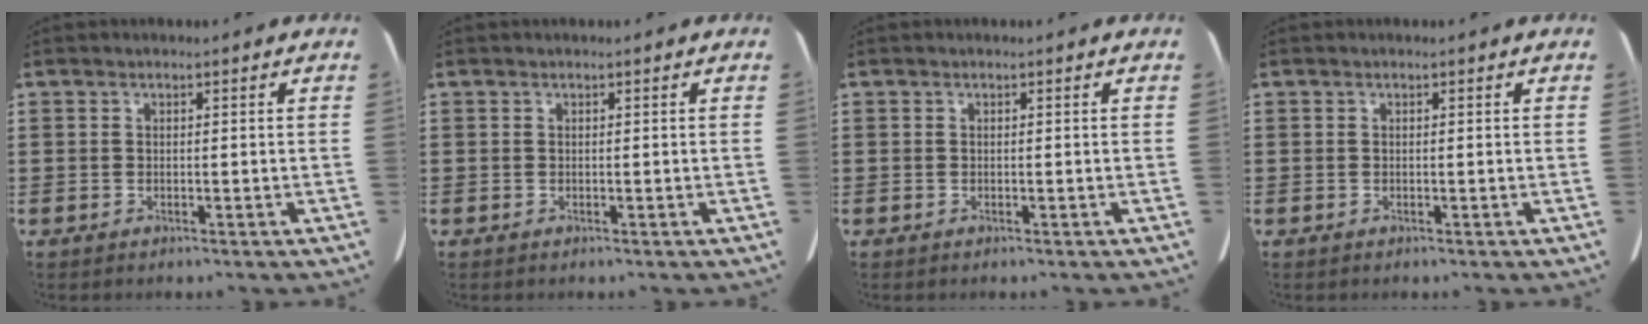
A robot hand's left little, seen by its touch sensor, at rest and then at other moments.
{"total": 0.0}
{"total": 0.0}
{"total": 0.0}